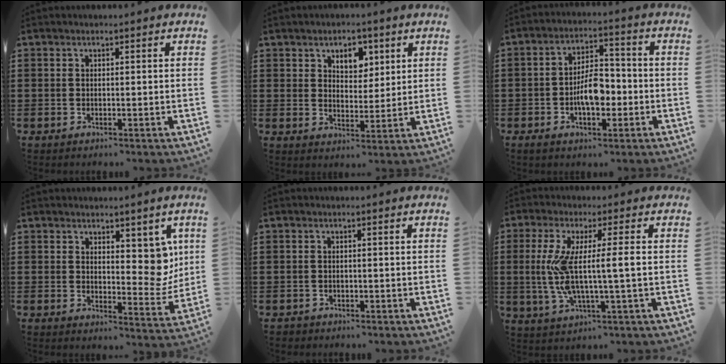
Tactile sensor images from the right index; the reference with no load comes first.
{"total": 4.7, "force": [2.8, 3.2, 2.0], "torque": [-0.038, 0.006, 0.046]}
{"total": 6.7, "force": [-1.6, 3.3, 5.6], "torque": [-0.095, 0.000, -0.036]}
{"total": 6.6, "force": [3.3, 3.9, 4.2], "torque": [-0.050, -0.015, 0.056]}
{"total": 0.7, "force": [-0.6, 0.3, -0.1], "torque": [0.000, 0.004, -0.016]}
{"total": 8.4, "force": [0.2, 0.3, 8.4], "torque": [-0.182, -0.016, -0.010]}